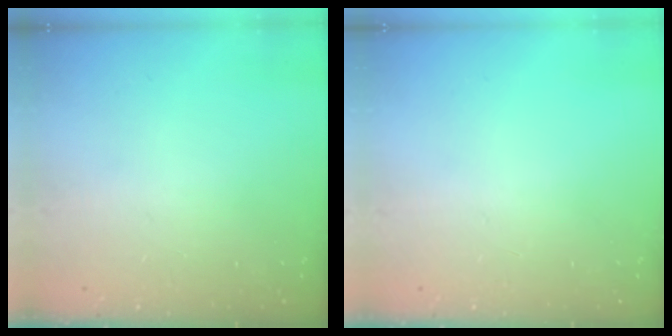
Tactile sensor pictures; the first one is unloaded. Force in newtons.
{"total": 0.0}